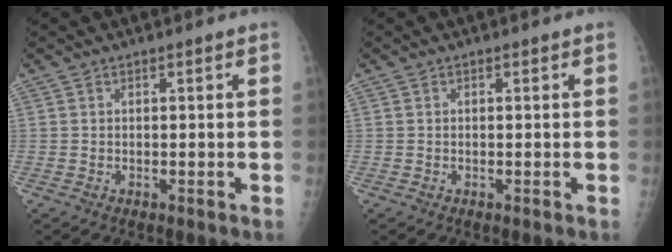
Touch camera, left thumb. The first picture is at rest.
{"total": 0.0}